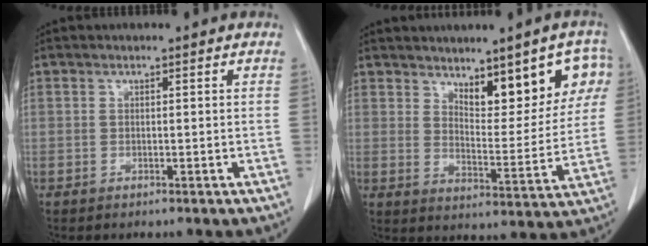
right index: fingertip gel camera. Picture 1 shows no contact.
{"total": 11.7, "force": [6.4, 3.8, 9.0], "torque": [-0.109, 0.004, 0.100]}